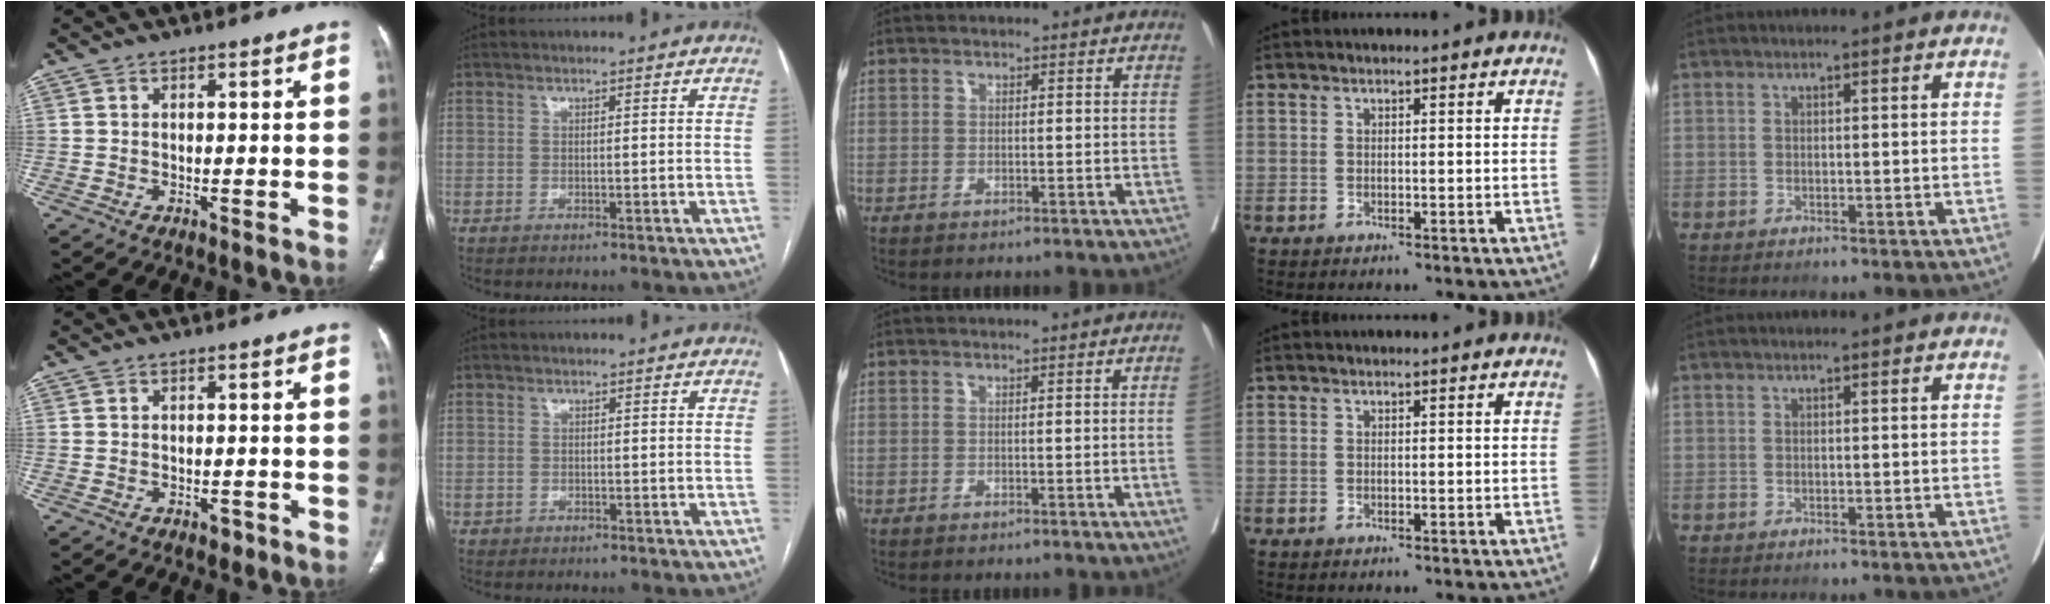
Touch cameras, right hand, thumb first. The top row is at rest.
{"thumb": {"total": 1.1, "force": [-0.7, 0.8, 0.5], "torque": [0.000, 0.003, -0.008]}, "index": {"total": 0.8, "force": [-0.1, 0.8, 0.0], "torque": [0.005, 0.006, -0.004]}, "middle": {"total": 1.8, "force": [-0.3, -0.6, 1.7], "torque": [-0.020, -0.003, -0.003]}}